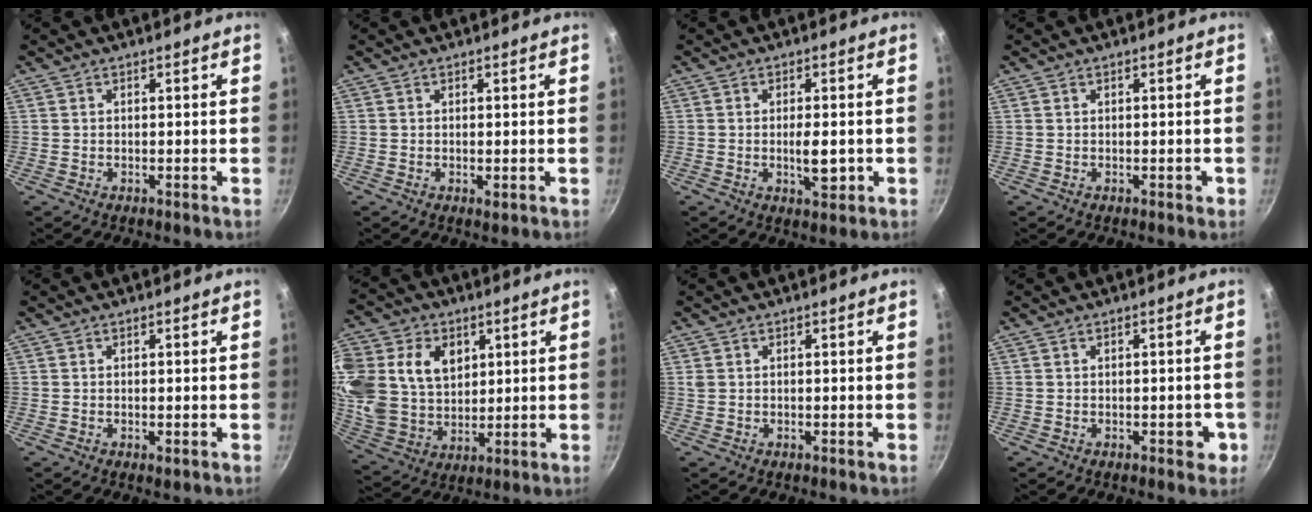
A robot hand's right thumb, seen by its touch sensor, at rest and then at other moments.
{"total": 0.9, "force": [-0.1, 0.3, 0.9], "torque": [-0.016, -0.006, -0.001]}
{"total": 4.7, "force": [-0.8, 1.8, 4.3], "torque": [-0.061, -0.002, -0.010]}
{"total": 0.7, "force": [-0.2, 0.5, 0.5], "torque": [0.000, 0.003, -0.003]}
{"total": 0.6, "force": [-0.1, 0.1, 0.6], "torque": [-0.011, -0.005, -0.001]}
{"total": 22.8, "force": [7.0, 17.2, 13.3], "torque": [-0.295, 0.009, 0.137]}
{"total": 0.5, "force": [0.2, 0.4, 0.3], "torque": [-0.006, 0.002, 0.004]}
{"total": 3.1, "force": [-1.0, 1.7, 2.4], "torque": [-0.006, 0.009, -0.013]}